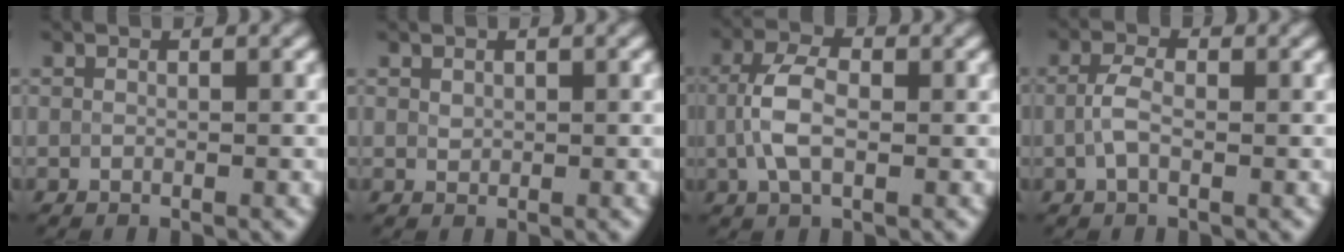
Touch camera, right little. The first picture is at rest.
{"total": 0.7, "force": [0.5, 0.5, 0.3], "torque": [-0.004, -0.005, 0.009]}
{"total": 4.0, "force": [0.2, 2.2, 3.4], "torque": [-0.072, 0.005, -0.001]}
{"total": 1.9, "force": [0.0, 0.9, 1.7], "torque": [-0.036, 0.006, -0.007]}